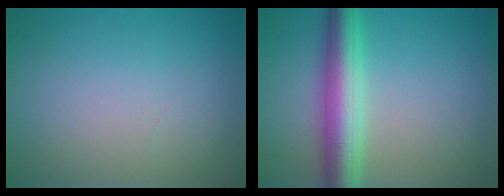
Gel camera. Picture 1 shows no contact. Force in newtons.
{"total": 6.3, "press": 6.3, "slide": 0.2}